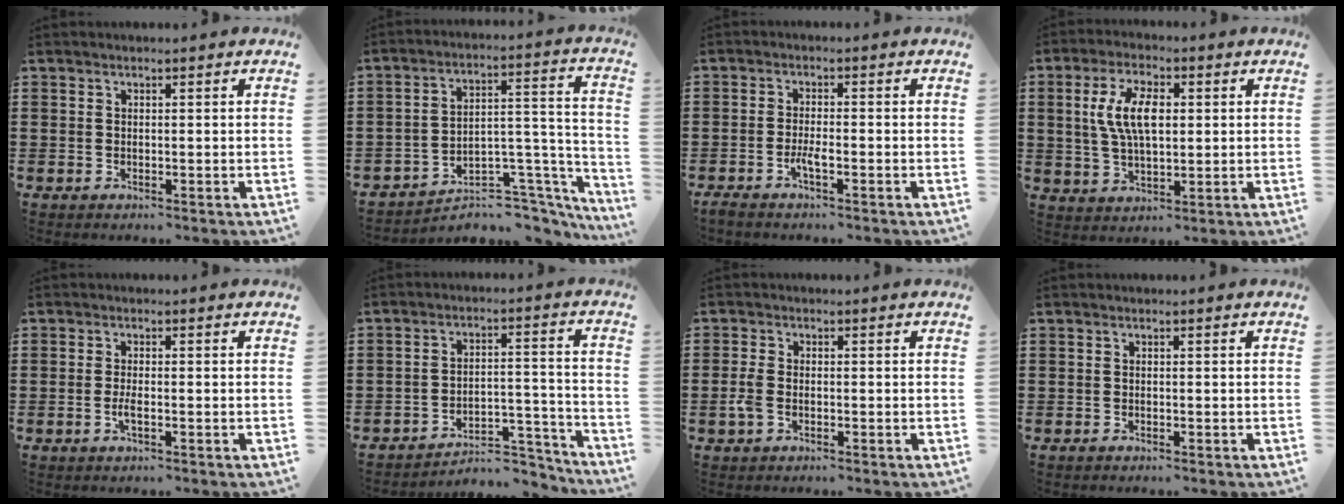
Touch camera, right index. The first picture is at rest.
{"total": 5.2, "force": [-4.3, 1.9, 2.2], "torque": [-0.041, -0.004, -0.083]}
{"total": 2.6, "force": [-1.4, 0.4, 2.2], "torque": [-0.051, -0.006, -0.030]}
{"total": 8.0, "force": [1.3, 3.8, 6.9], "torque": [-0.146, 0.012, 0.019]}
{"total": 2.0, "force": [-0.7, 0.4, 1.9], "torque": [-0.041, -0.005, -0.014]}
{"total": 5.9, "force": [-5.4, 1.4, 1.9], "torque": [-0.029, 0.011, -0.106]}
{"total": 2.6, "force": [-0.9, 1.3, 2.0], "torque": [-0.059, -0.007, -0.023]}
{"total": 0.0}